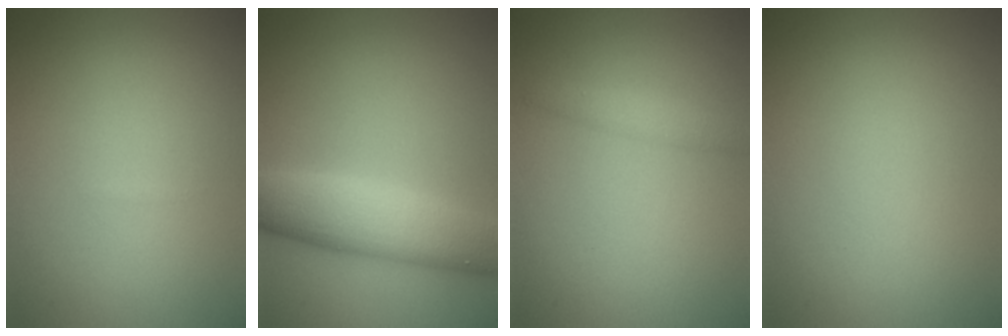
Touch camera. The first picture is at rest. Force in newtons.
{"total": 6.9, "press": 6.9, "slide": 0.1}
{"total": 1.4, "press": 1.4, "slide": 0.0}
{"total": 0.0}